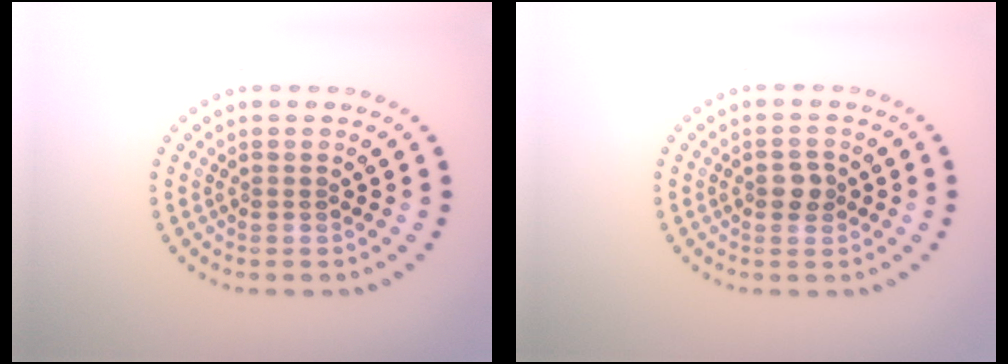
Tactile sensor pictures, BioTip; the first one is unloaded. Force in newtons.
{"total": 1.6, "press": 1.6, "slide": 0.1}